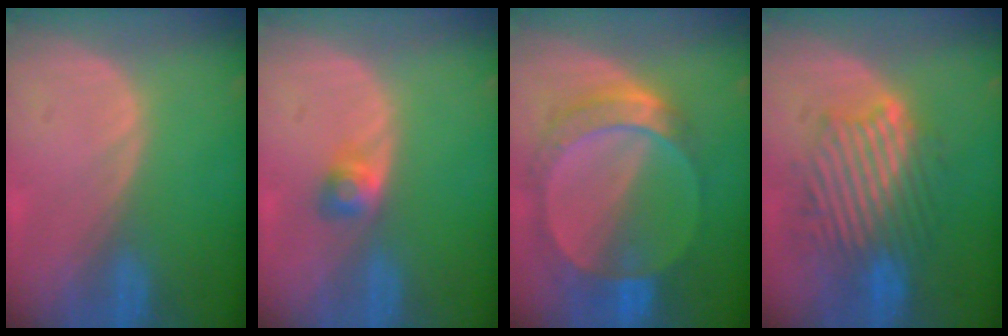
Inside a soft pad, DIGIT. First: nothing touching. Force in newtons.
{"total": 2.6, "press": 2.4, "slide": 1.0}
{"total": 8.5, "press": 7.7, "slide": 3.5}
{"total": 9.5, "press": 9.4, "slide": 1.5}